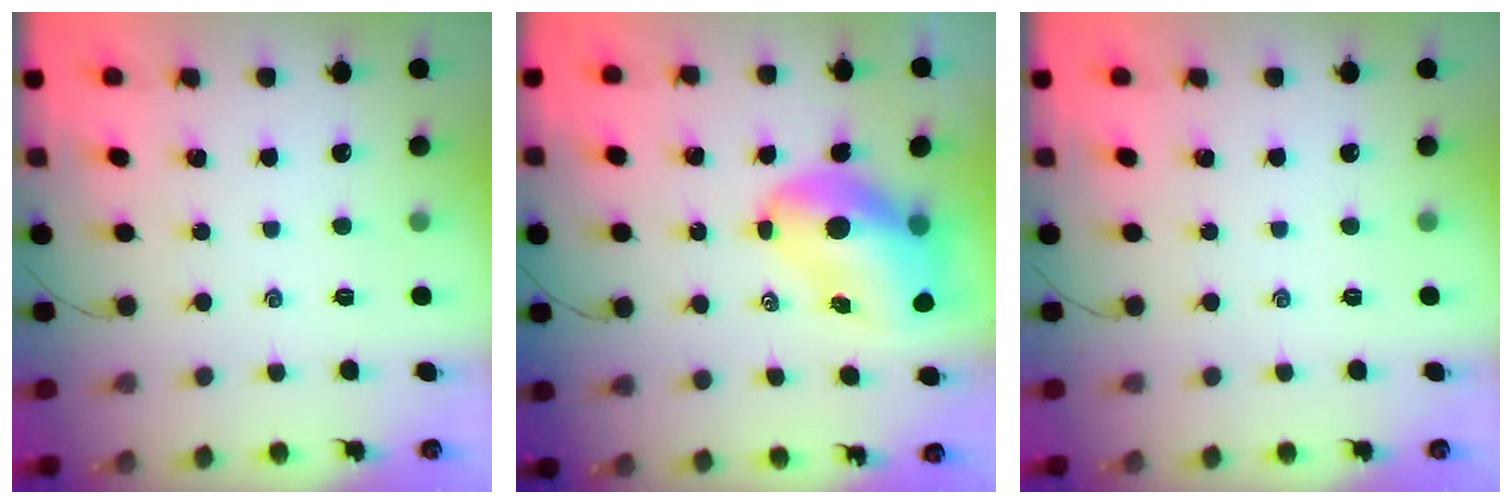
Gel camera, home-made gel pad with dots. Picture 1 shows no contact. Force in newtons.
{"total": 10.2, "press": 9.8, "slide": 2.9}
{"total": 0.0}